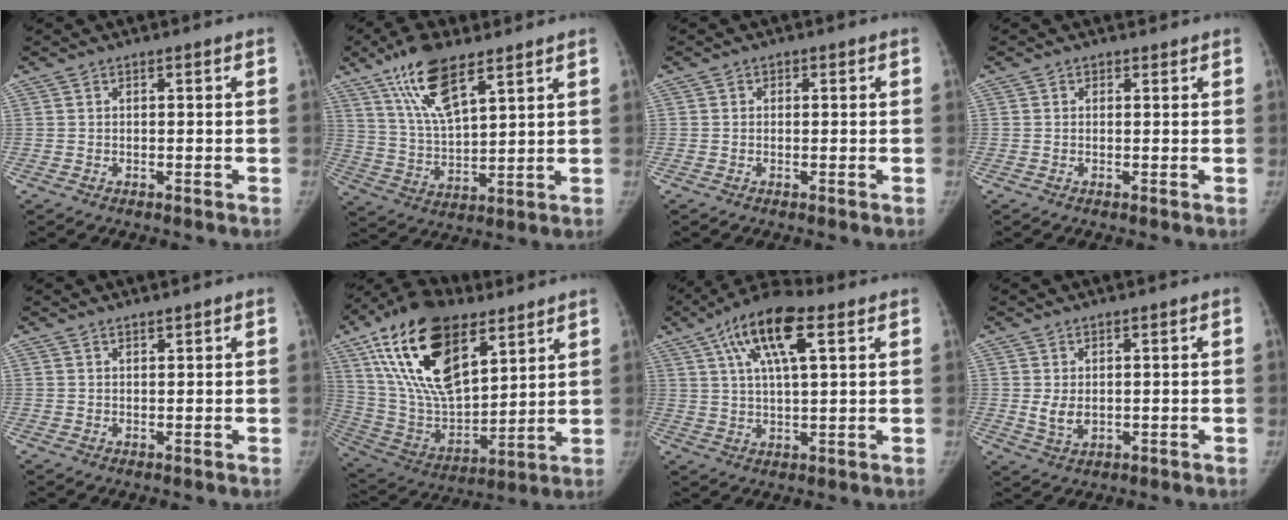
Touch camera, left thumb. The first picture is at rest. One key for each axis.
{"total": 13.3, "fx": 8.2, "fy": 4.5, "fz": 9.5, "tx": -0.165, "ty": -0.032, "tz": 0.161}
{"total": 0.7, "fx": 0.1, "fy": 0.7, "fz": 0.1, "tx": 0.007, "ty": 0.002, "tz": 0.000}
{"total": 0.8, "fx": 0.5, "fy": 0.6, "fz": -0.1, "tx": 0.006, "ty": -0.003, "tz": 0.005}
{"total": 1.2, "fx": 1.1, "fy": 0.1, "fz": 0.4, "tx": -0.002, "ty": -0.008, "tz": 0.020}
{"total": 26.4, "fx": 13.4, "fy": 12.9, "fz": 18.7, "tx": -0.336, "ty": -0.036, "tz": 0.247}
{"total": 13.9, "fx": 6.2, "fy": 4.9, "fz": 11.4, "tx": -0.196, "ty": 0.002, "tz": 0.103}
{"total": 3.3, "fx": 0.7, "fy": 2.0, "fz": 2.6, "tx": -0.040, "ty": -0.011, "tz": 0.022}